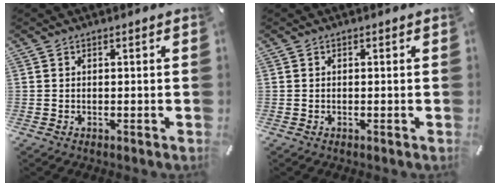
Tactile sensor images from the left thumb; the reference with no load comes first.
{"total": 0.0}